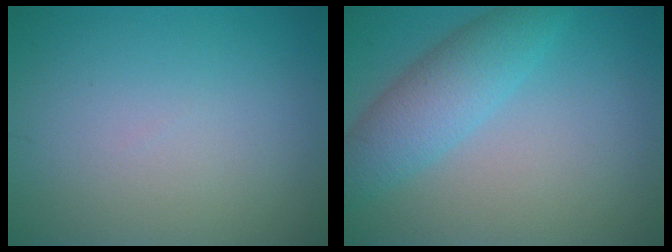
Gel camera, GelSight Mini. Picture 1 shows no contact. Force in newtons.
{"total": 4.8, "press": 4.8, "slide": 0.1}